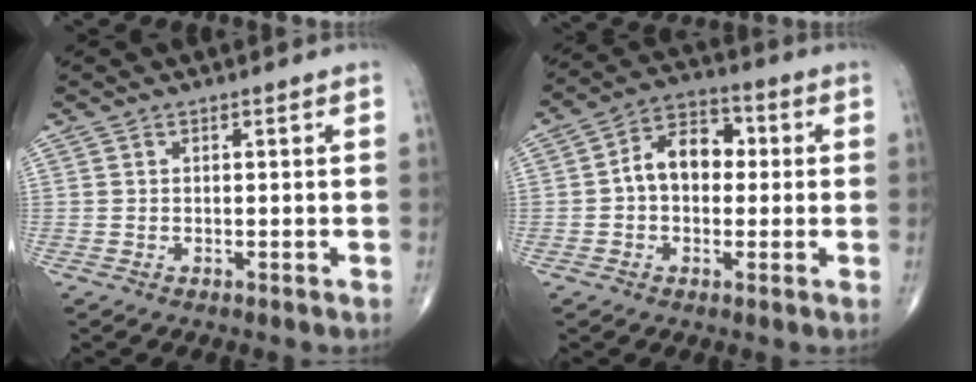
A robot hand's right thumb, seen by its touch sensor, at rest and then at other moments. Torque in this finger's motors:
{"motor_torque": [-0.40, 0.63, 0.55, -0.24, 0.22]}